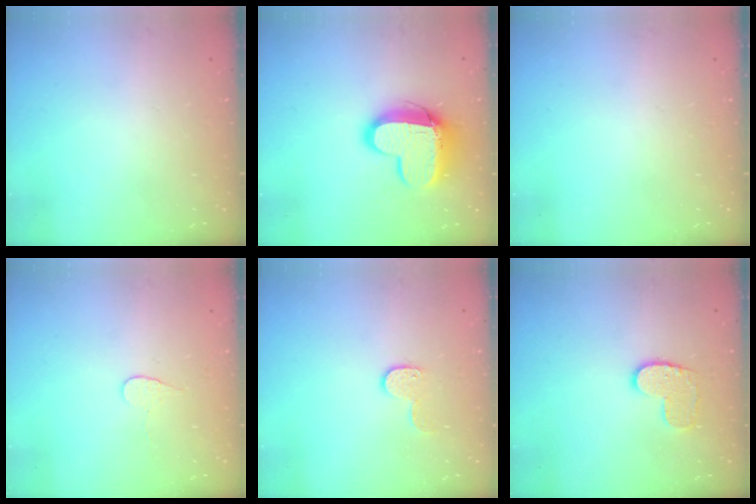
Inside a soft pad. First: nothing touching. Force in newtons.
{"total": 12.9, "press": 12.9, "slide": 1.1}
{"total": 0.0}
{"total": 3.8, "press": 3.8, "slide": 0.4}
{"total": 5.9, "press": 5.9, "slide": 0.5}
{"total": 7.9, "press": 7.9, "slide": 0.3}